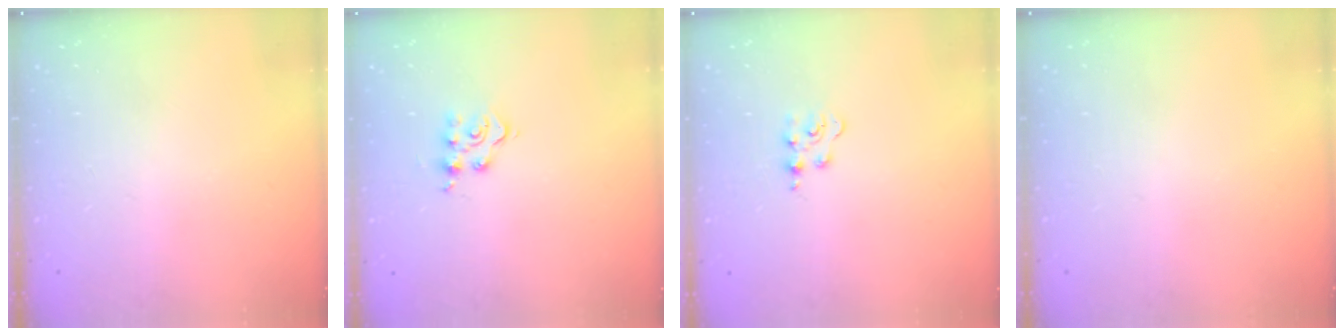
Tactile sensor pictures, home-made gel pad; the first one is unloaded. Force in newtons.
{"total": 4.8, "press": 4.8, "slide": 0.2}
{"total": 3.5, "press": 3.5, "slide": 0.6}
{"total": 0.0}